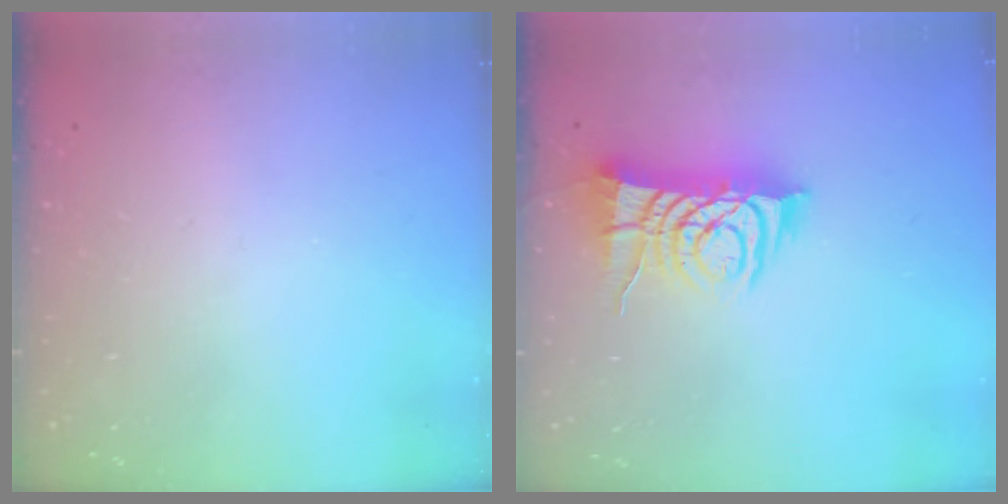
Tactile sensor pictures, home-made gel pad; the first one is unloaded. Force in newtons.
{"total": 10.2, "press": 10.1, "slide": 1.1}